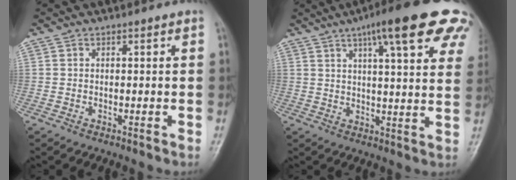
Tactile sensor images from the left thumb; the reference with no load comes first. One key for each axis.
{"total": 20.1, "fx": 11.4, "fy": 4.2, "fz": 16.0, "tx": -0.205, "ty": -0.013, "tz": 0.141}